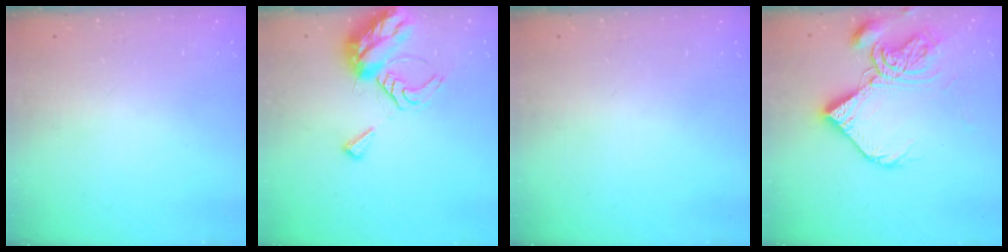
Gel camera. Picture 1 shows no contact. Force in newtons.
{"total": 11.8, "press": 11.7, "slide": 1.1}
{"total": 0.0}
{"total": 14.2, "press": 14.1, "slide": 1.5}